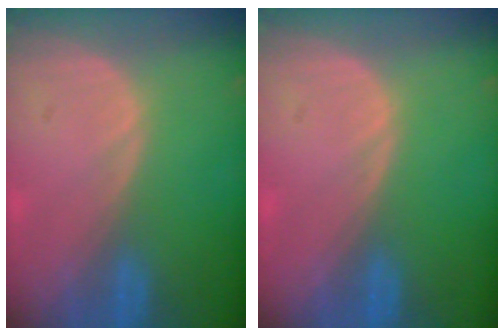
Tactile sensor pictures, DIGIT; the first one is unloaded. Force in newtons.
{"total": 0.0}